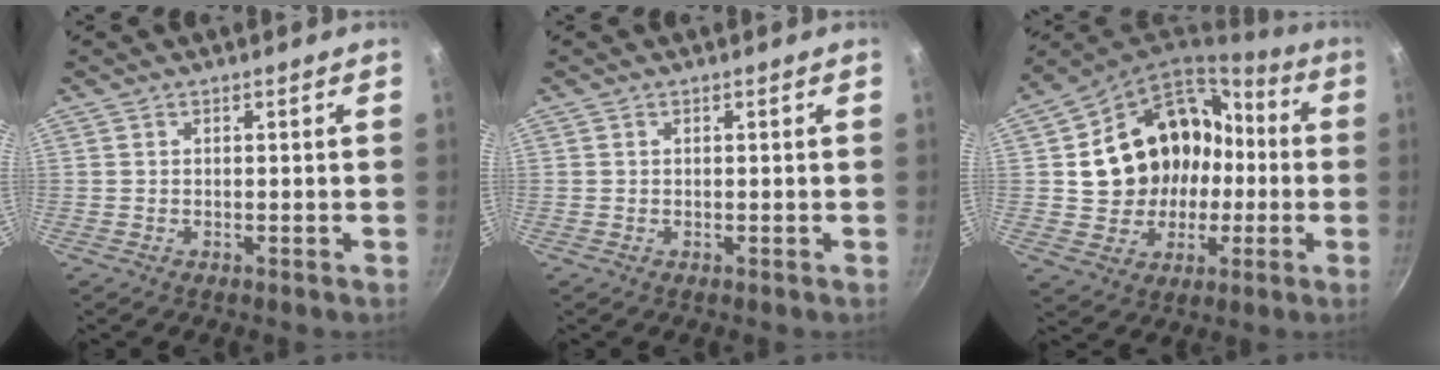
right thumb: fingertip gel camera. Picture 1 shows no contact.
{"total": 0.0}
{"total": 21.2, "force": [-0.3, 17.8, 11.6], "torque": [-0.169, 0.057, 0.015]}